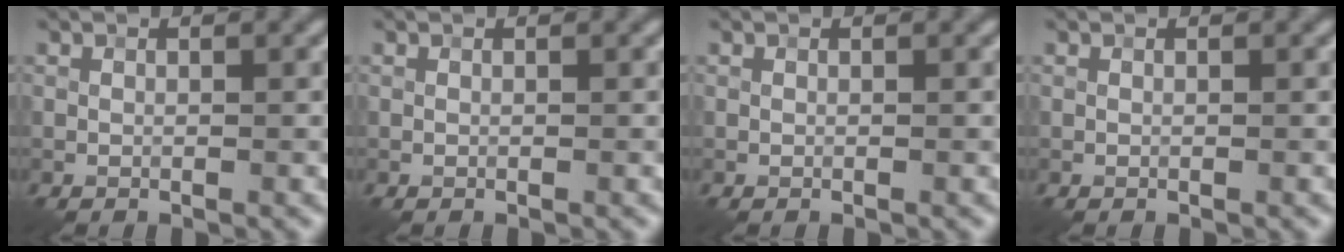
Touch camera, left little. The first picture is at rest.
{"total": 0.0}
{"total": 0.0}
{"total": 0.0}